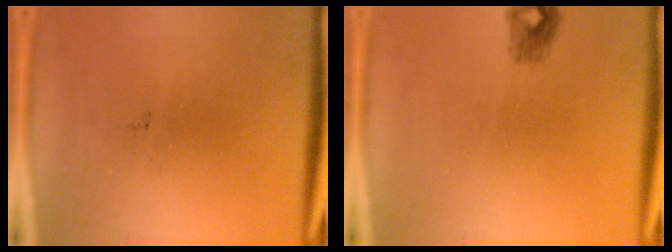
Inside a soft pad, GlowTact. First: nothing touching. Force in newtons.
{"total": 1.5}